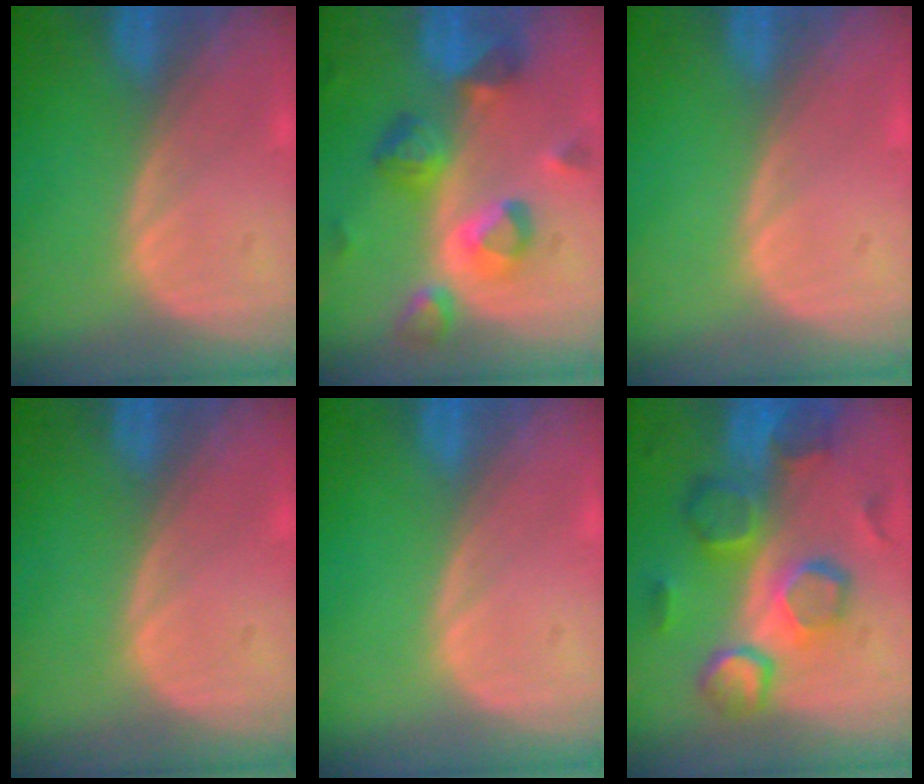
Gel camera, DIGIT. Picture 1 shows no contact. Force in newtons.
{"total": 8.7, "press": 8.0, "slide": 3.5}
{"total": 0.0}
{"total": 0.0}
{"total": 0.0}
{"total": 10.3, "press": 9.4, "slide": 4.1}